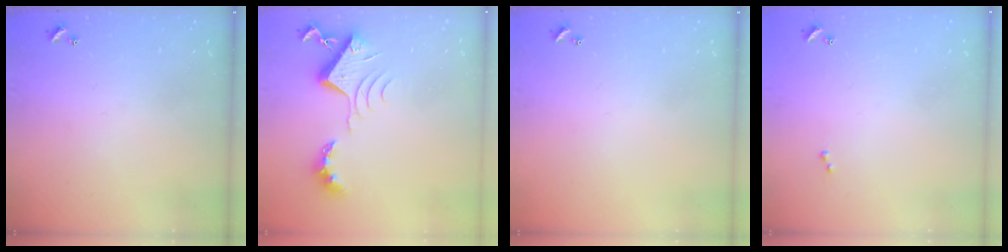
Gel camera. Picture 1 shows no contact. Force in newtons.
{"total": 8.9, "press": 8.8, "slide": 1.1}
{"total": 0.0}
{"total": 0.0}